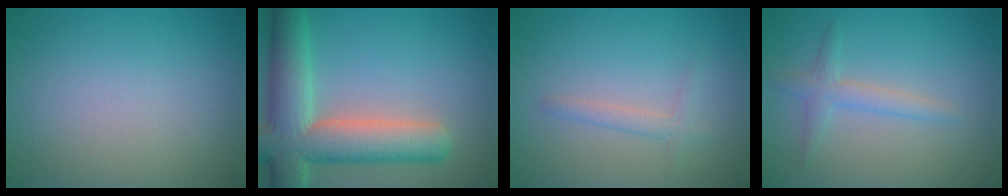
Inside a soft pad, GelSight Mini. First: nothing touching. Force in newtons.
{"total": 9.7, "press": 9.7, "slide": 0.9}
{"total": 1.5, "press": 1.5, "slide": 0.1}
{"total": 2.0, "press": 2.0, "slide": 0.1}